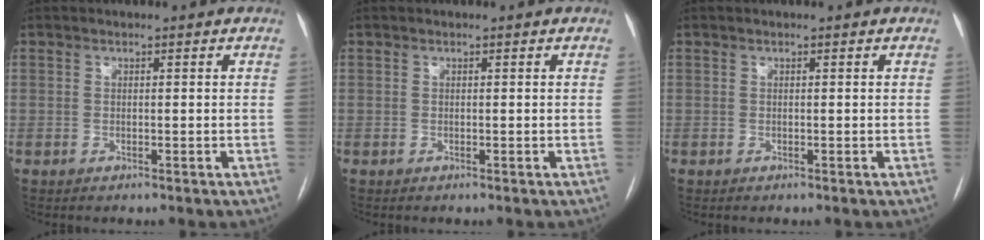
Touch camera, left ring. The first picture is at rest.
{"total": 0.0}
{"total": 0.0}